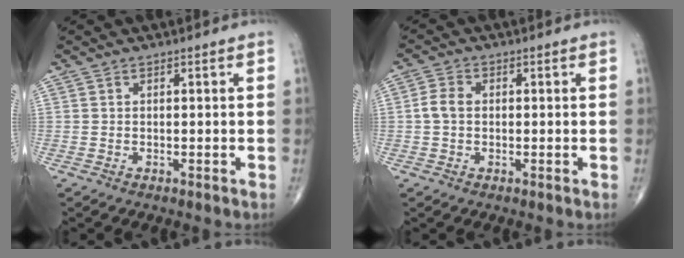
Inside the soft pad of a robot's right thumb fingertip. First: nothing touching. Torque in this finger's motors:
{"motor_torque": [-0.03, 0.21, 0.13, -0.02, 0.03]}